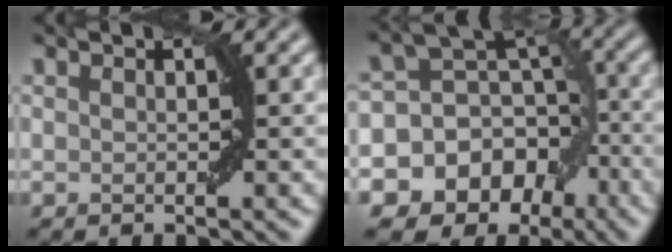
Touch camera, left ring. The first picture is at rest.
{"total": 13.1, "force": [-6.4, 10.6, 4.0], "torque": [-0.068, -0.013, -0.106]}